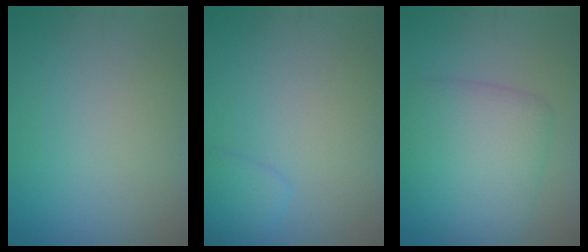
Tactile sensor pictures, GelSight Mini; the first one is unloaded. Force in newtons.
{"total": 1.5, "press": 1.5, "slide": 0.0}
{"total": 5.8, "press": 5.8, "slide": 0.1}